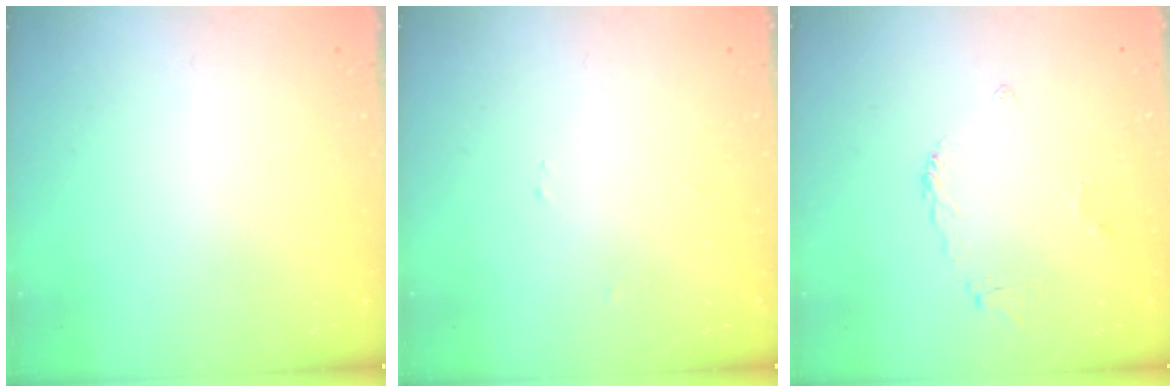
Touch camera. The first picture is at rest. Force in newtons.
{"total": 2.4, "press": 2.4, "slide": 0.3}
{"total": 4.0, "press": 4.0, "slide": 0.8}